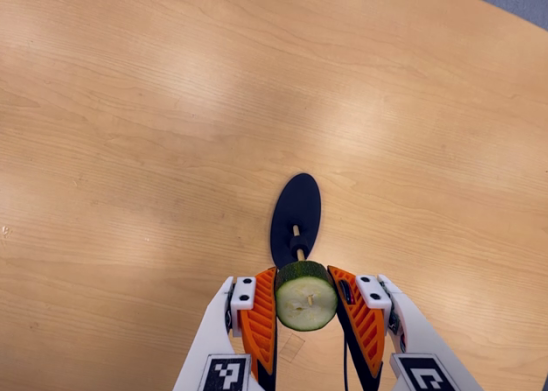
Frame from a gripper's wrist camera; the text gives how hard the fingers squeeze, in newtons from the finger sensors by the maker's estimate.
{"total": 10.5, "left": 10.1, "right": 11.0}